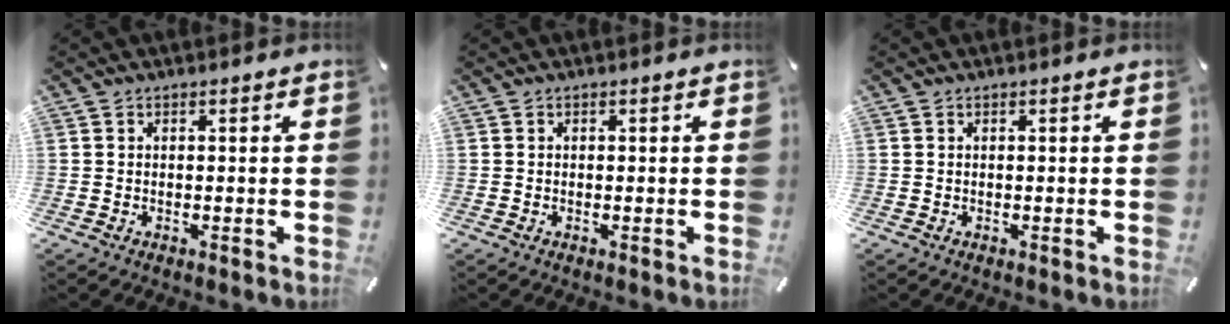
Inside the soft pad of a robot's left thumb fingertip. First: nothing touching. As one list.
[{"total": 0.0}, {"total": 0.0}]